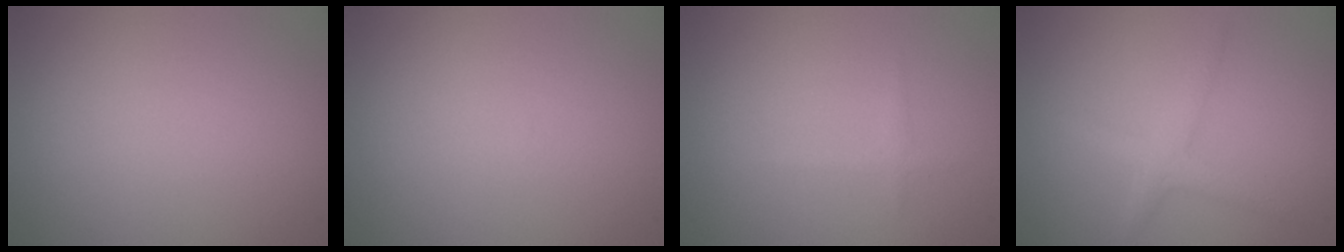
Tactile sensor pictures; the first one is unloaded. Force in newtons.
{"total": 0.0}
{"total": 0.7, "press": 0.7, "slide": 0.0}
{"total": 2.0, "press": 2.0, "slide": 0.1}